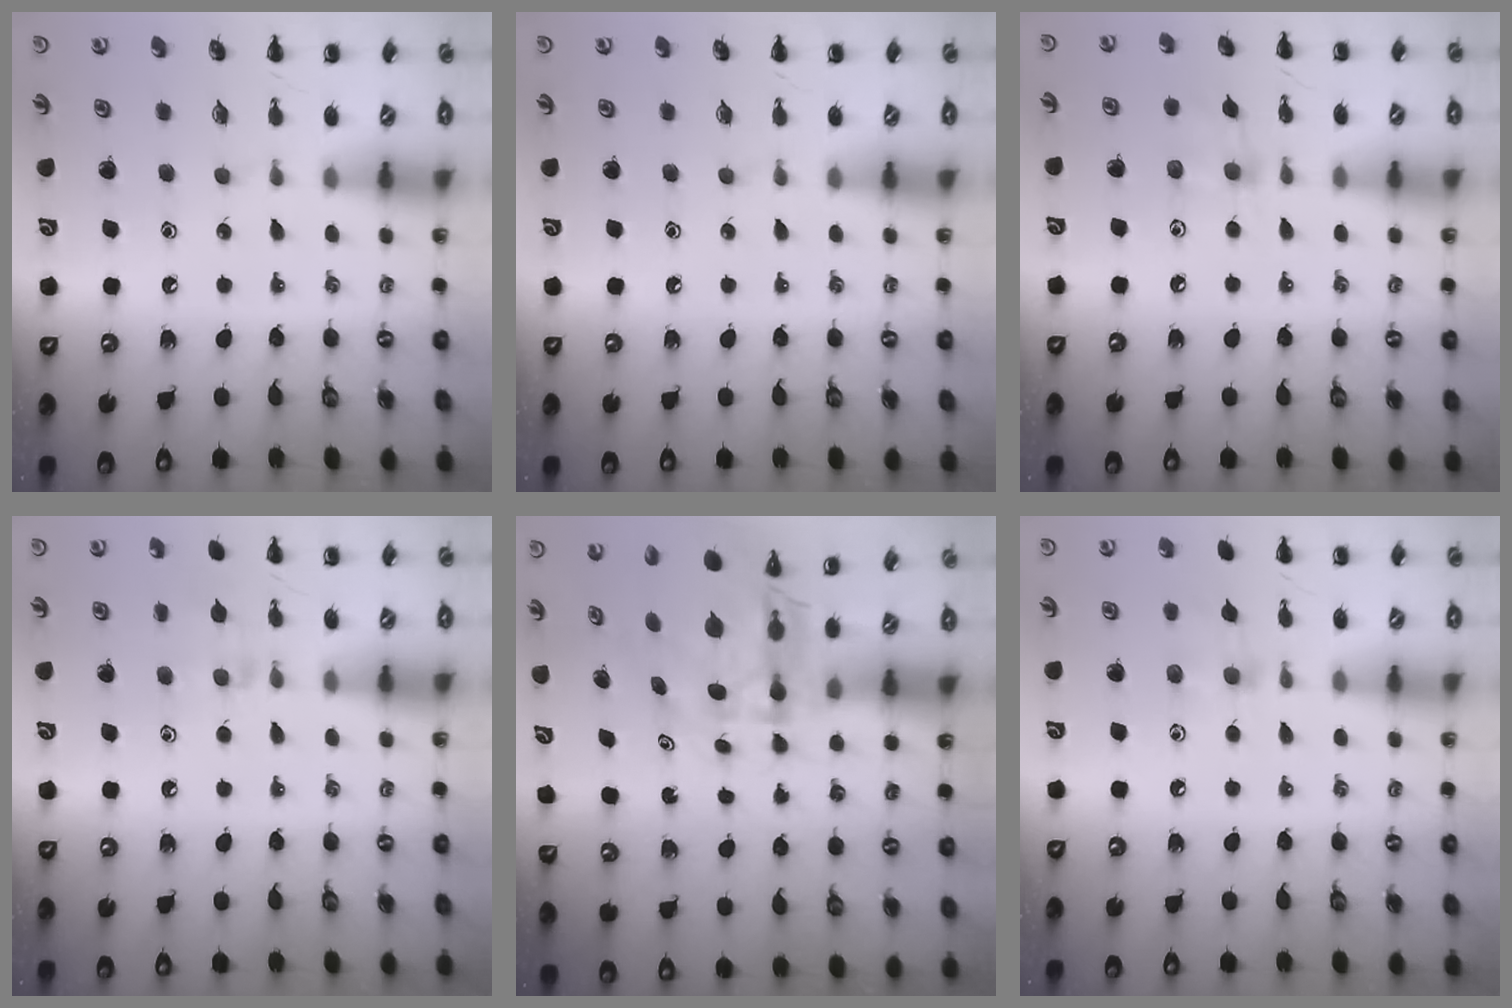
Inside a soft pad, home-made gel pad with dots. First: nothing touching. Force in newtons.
{"total": 0.0}
{"total": 5.8, "press": 5.6, "slide": 1.6}
{"total": 8.5, "press": 8.2, "slide": 2.3}
{"total": 5.3, "press": 5.2, "slide": 1.0}
{"total": 7.4, "press": 7.2, "slide": 1.9}